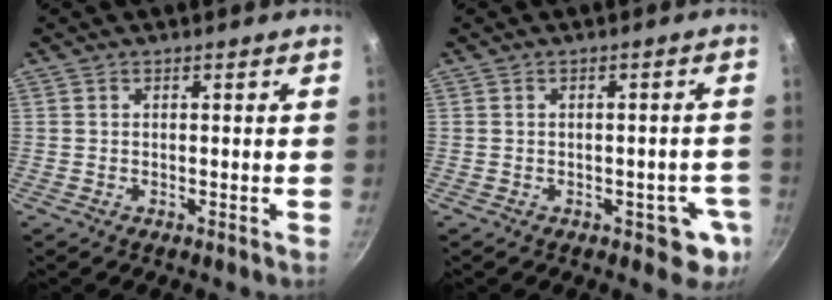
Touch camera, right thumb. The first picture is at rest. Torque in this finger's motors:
{"motor_torque": [0.48, 0.38, -0.06, 0.09, -0.01]}